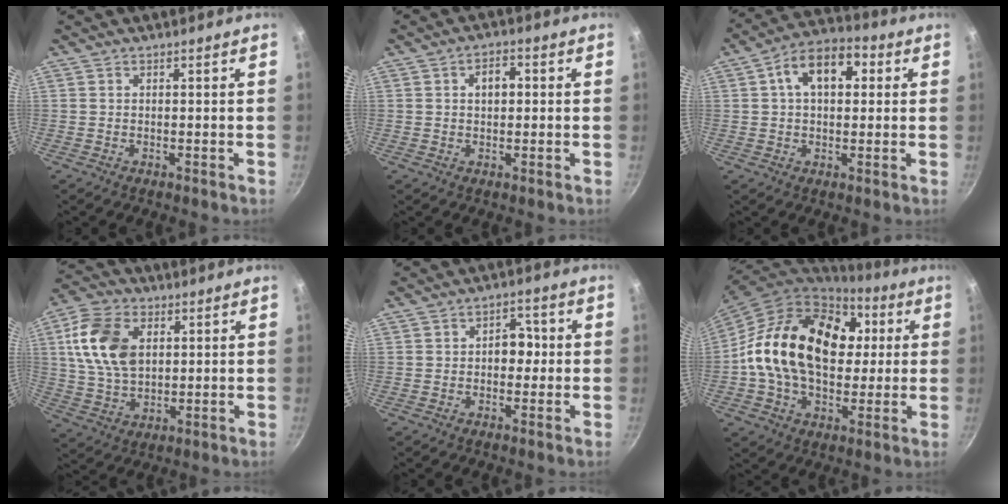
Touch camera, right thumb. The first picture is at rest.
{"total": 4.2, "force": [0.7, 2.6, 3.2], "torque": [-0.031, 0.014, 0.009]}
{"total": 11.8, "force": [2.9, 7.3, 8.7], "torque": [-0.104, 0.024, 0.031]}
{"total": 14.2, "force": [3.5, 9.5, 9.9], "torque": [-0.174, -0.001, 0.065]}
{"total": 5.0, "force": [-0.1, 3.8, 3.3], "torque": [-0.007, 0.013, -0.006]}
{"total": 25.6, "force": [3.4, 17.6, 18.4], "torque": [-0.289, 0.028, 0.048]}